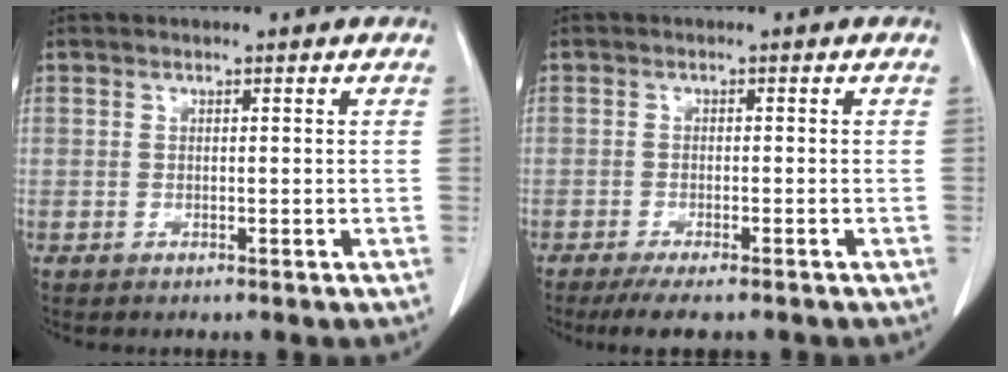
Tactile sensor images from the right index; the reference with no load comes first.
{"total": 6.6, "force": [-5.4, 0.9, 3.7], "torque": [-0.049, -0.012, -0.081]}